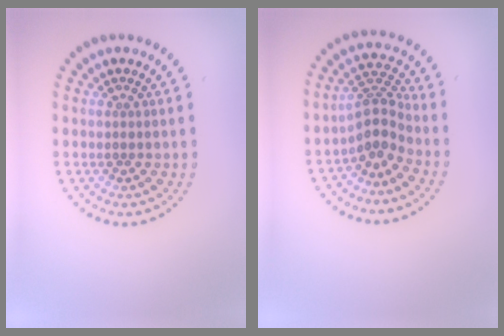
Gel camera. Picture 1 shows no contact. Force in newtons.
{"total": 3.3, "press": 2.3, "slide": 2.4}